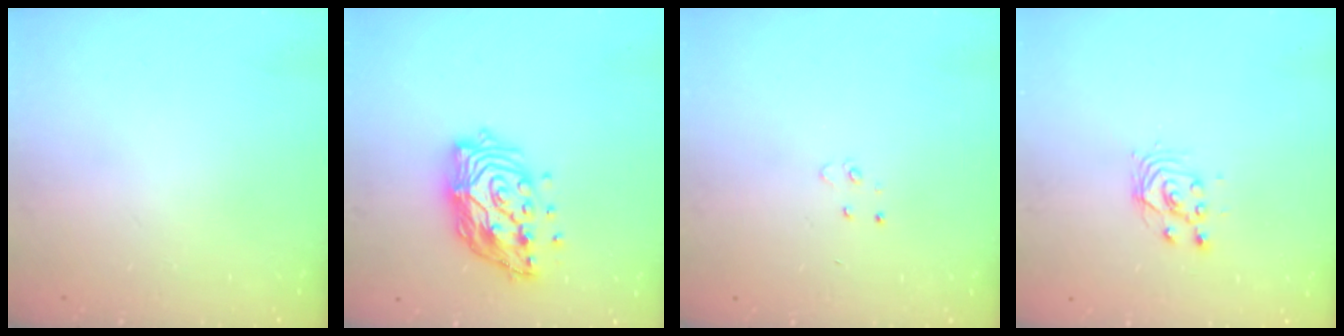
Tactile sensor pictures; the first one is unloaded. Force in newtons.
{"total": 14.9, "press": 14.9, "slide": 1.3}
{"total": 3.5, "press": 3.4, "slide": 0.4}
{"total": 3.1, "press": 3.0, "slide": 0.3}